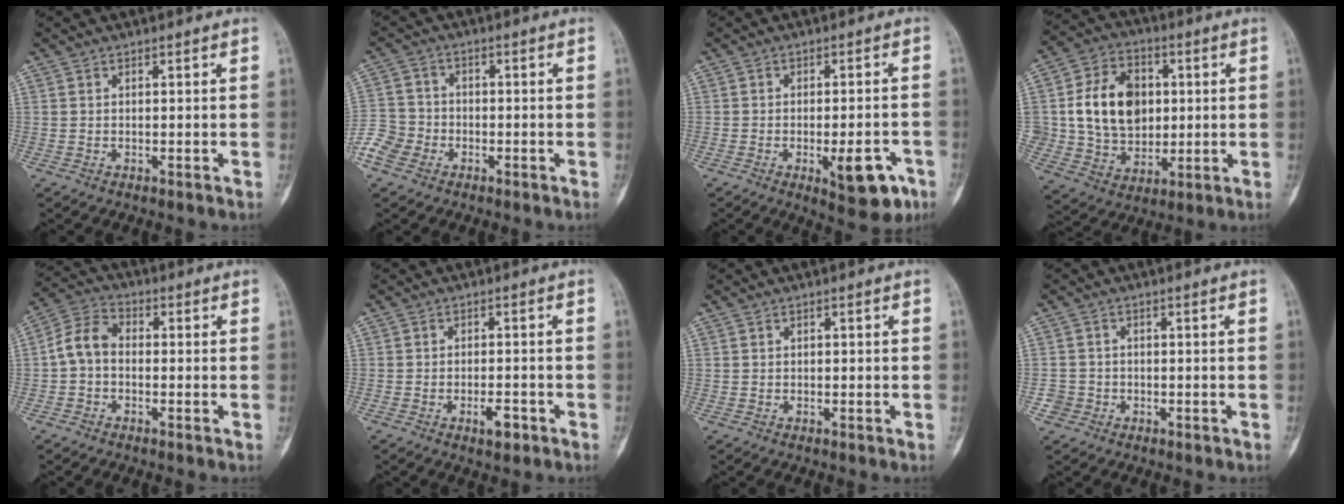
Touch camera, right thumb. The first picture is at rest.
{"total": 6.7, "force": [-3.5, 5.2, 2.4], "torque": [-0.042, 0.014, -0.074]}
{"total": 9.4, "force": [-3.9, 3.6, 7.7], "torque": [-0.083, 0.013, -0.043]}
{"total": 15.7, "force": [2.0, 12.0, 9.9], "torque": [-0.133, 0.002, 0.041]}
{"total": 6.5, "force": [-0.7, 4.7, 4.5], "torque": [-0.080, 0.022, -0.028]}
{"total": 3.4, "force": [-1.7, 1.5, 2.5], "torque": [-0.032, 0.009, -0.025]}
{"total": 0.6, "force": [0.0, 0.4, 0.4], "torque": [-0.002, 0.001, 0.000]}
{"total": 2.3, "force": [-0.9, 2.1, -0.1], "torque": [0.015, 0.011, -0.023]}